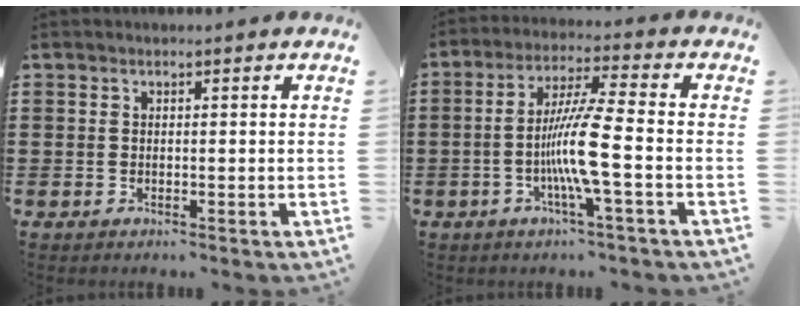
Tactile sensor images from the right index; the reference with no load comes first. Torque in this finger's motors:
{"motor_torque": [2.14, 0.00, 0.80, 0.13]}